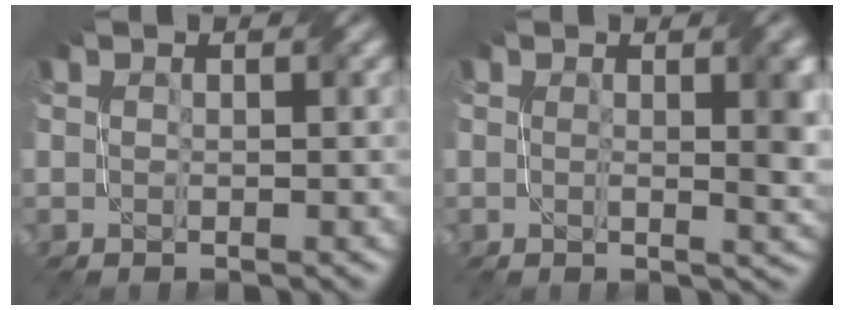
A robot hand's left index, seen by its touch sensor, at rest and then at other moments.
{"total": 3.9, "force": [0.8, 1.0, 3.7], "torque": [-0.044, 0.000, 0.013]}